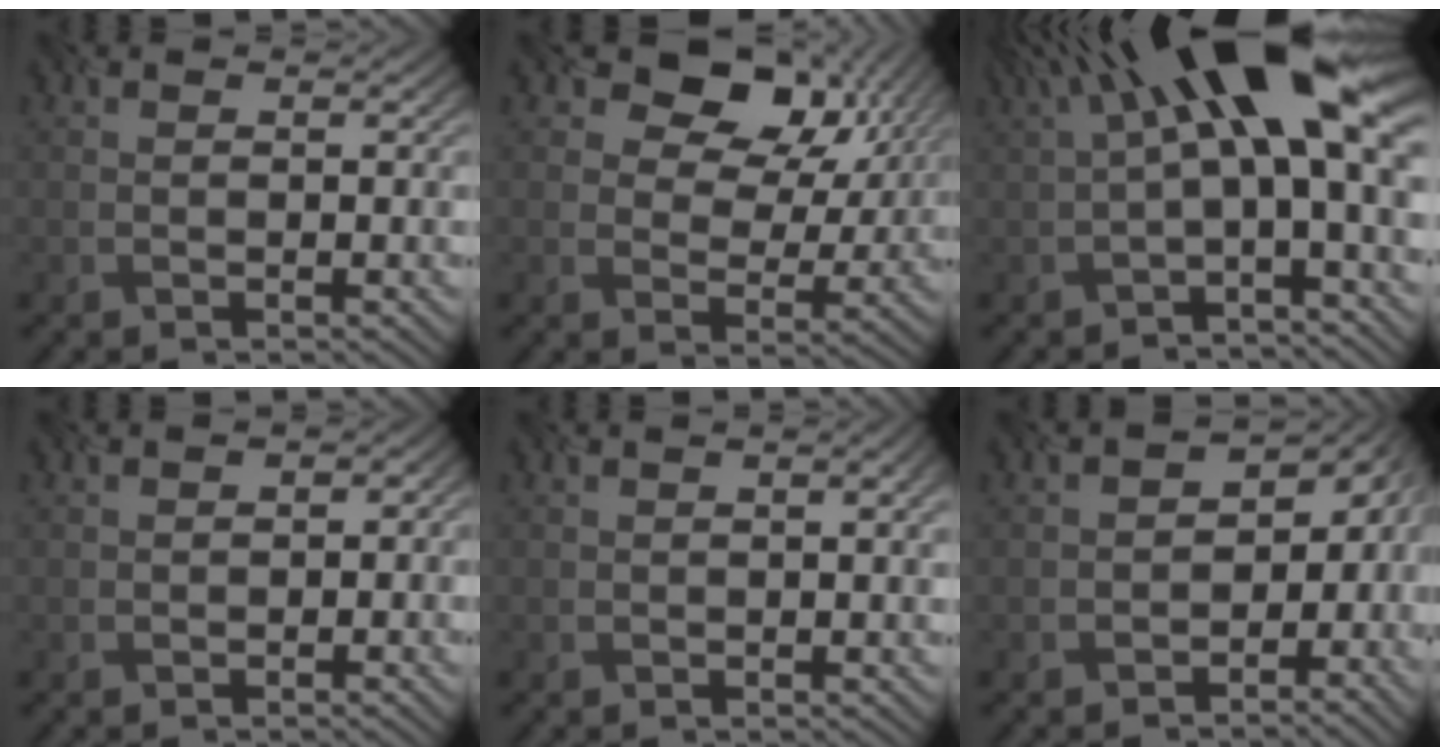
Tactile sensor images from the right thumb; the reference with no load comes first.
{"total": 10.1, "force": [5.1, 6.6, 5.6], "torque": [-0.086, 0.002, 0.082]}
{"total": 15.1, "force": [3.5, 5.1, 13.8], "torque": [-0.222, 0.023, 0.057]}
{"total": 1.3, "force": [-1.0, 0.6, 0.6], "torque": [-0.008, 0.000, -0.012]}
{"total": 2.3, "force": [0.4, 0.9, 2.1], "torque": [-0.018, 0.005, -0.003]}
{"total": 8.1, "force": [-3.7, 4.6, 5.6], "torque": [-0.063, -0.018, -0.045]}